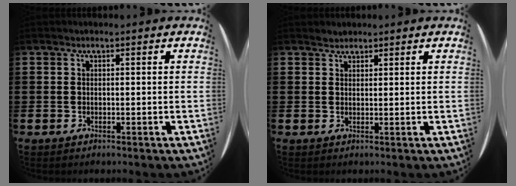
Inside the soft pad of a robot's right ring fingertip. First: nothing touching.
{"total": 1.1, "force": [1.0, 0.3, -0.2], "torque": [0.001, 0.002, 0.022]}